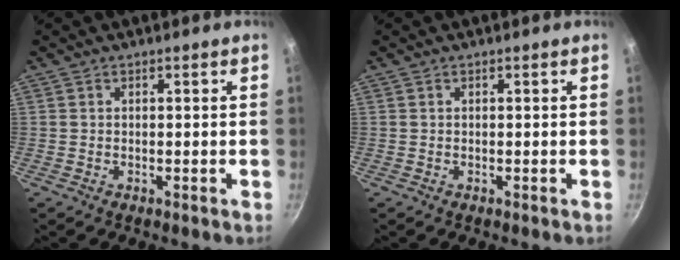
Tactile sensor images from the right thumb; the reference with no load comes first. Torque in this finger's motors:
{"motor_torque": [-0.04, 0.04, -0.01, -0.05, 0.03]}